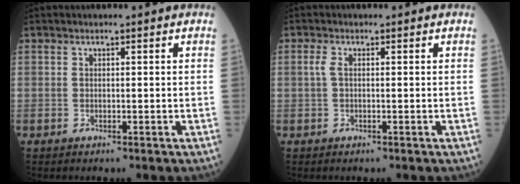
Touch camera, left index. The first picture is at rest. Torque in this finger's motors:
{"motor_torque": [0.34, -0.23, 0.10, 0.04]}